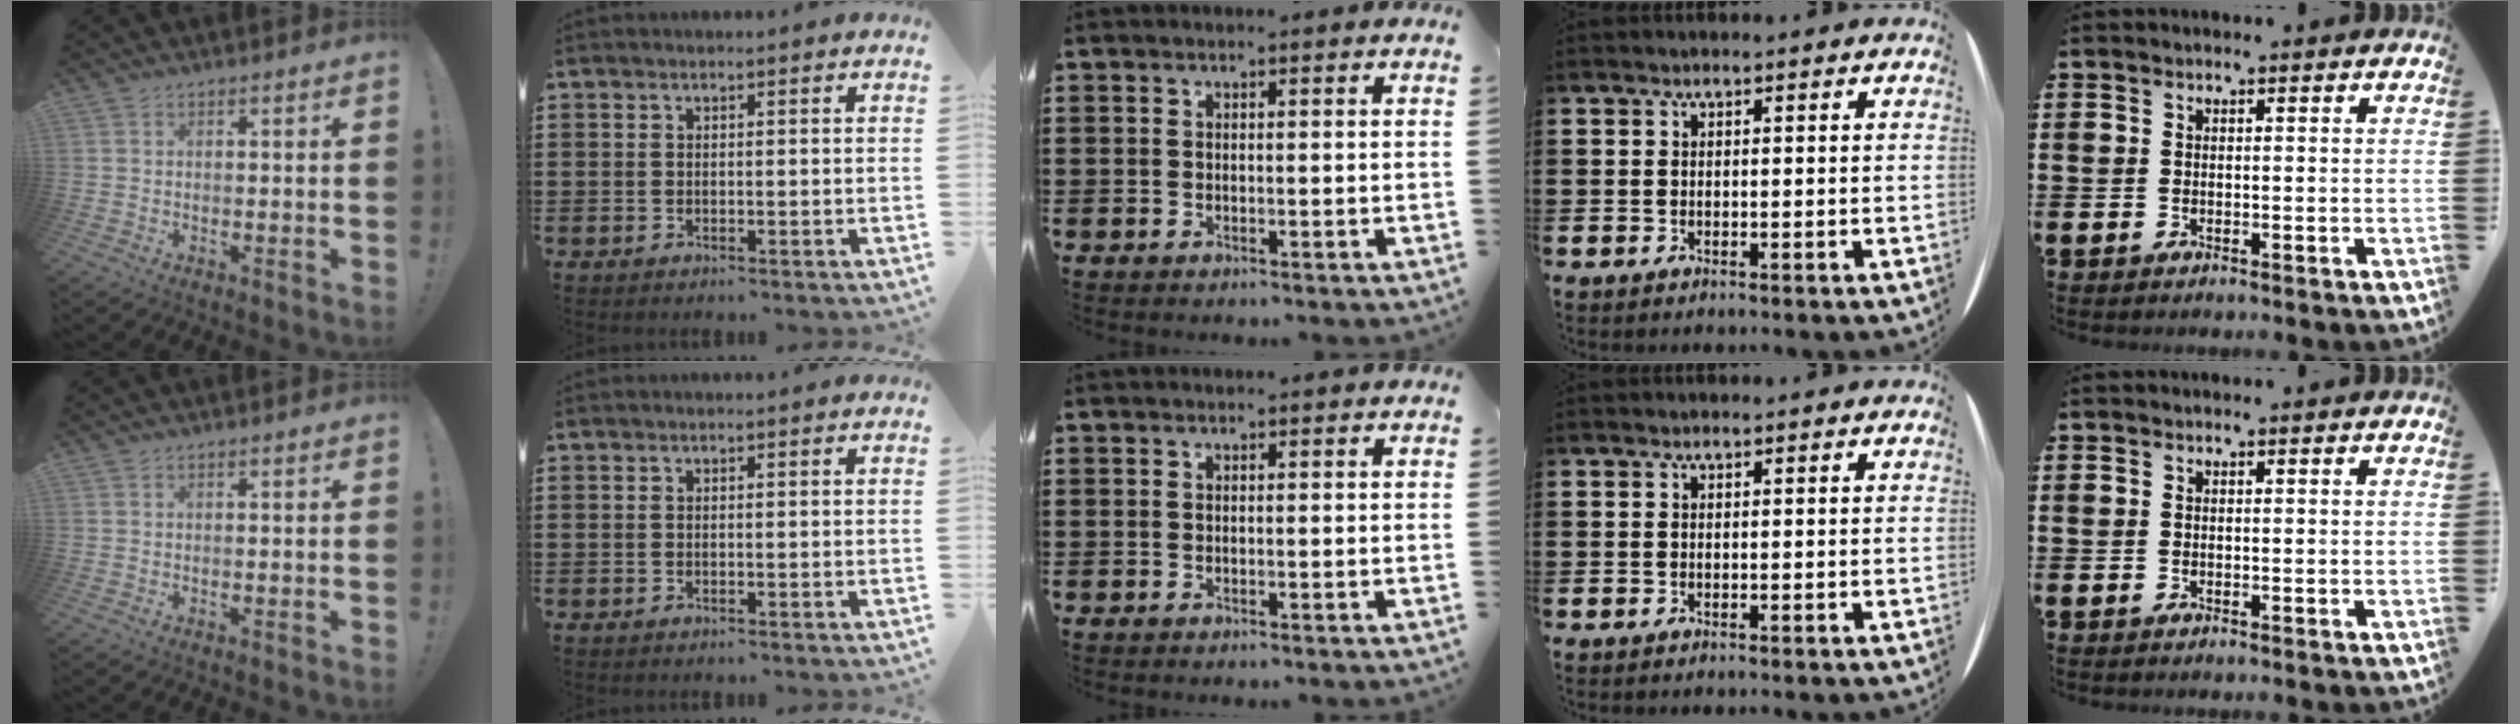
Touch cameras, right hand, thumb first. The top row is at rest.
{}